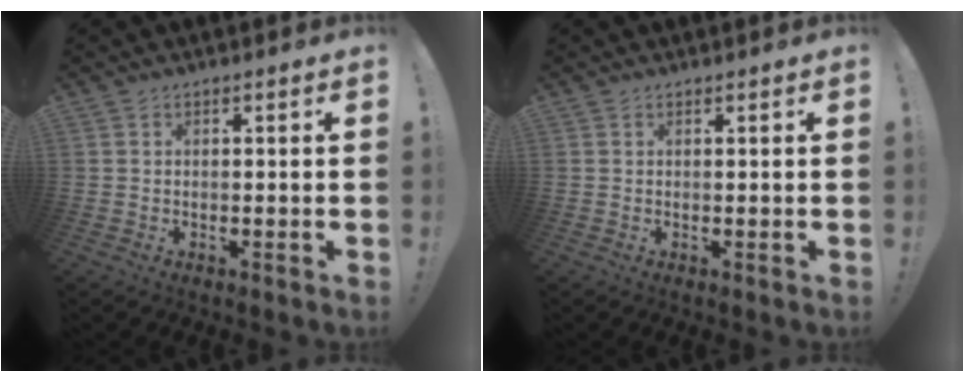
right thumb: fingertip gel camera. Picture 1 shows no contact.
{"total": 0.0}